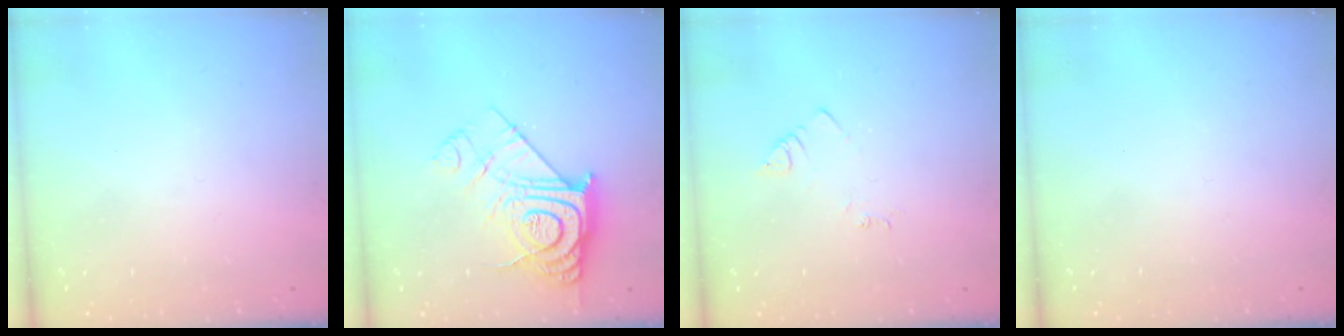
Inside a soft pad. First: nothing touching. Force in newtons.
{"total": 15.3, "press": 15.2, "slide": 1.1}
{"total": 2.7, "press": 2.7, "slide": 0.4}
{"total": 1.6, "press": 1.6, "slide": 0.1}